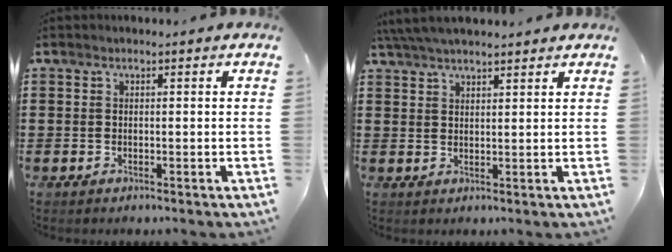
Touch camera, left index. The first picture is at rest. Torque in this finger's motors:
{"motor_torque": [0.51, -1.63, 0.78, 0.21]}